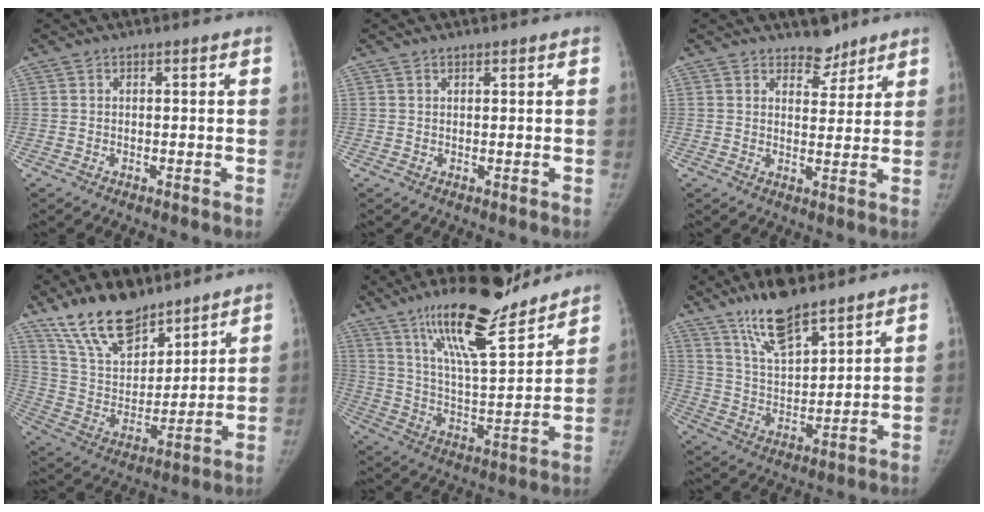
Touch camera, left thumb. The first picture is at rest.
{"total": 0.8, "force": [0.6, 0.4, 0.2], "torque": [0.000, -0.005, 0.010]}
{"total": 4.4, "force": [3.7, 2.2, 0.7], "torque": [0.017, -0.028, 0.057]}
{"total": 17.1, "force": [12.8, 7.7, 8.2], "torque": [-0.106, -0.063, 0.242]}
{"total": 19.5, "force": [14.8, 4.1, 11.9], "torque": [-0.168, -0.084, 0.255]}
{"total": 12.5, "force": [9.3, 3.8, 7.5], "torque": [-0.116, -0.056, 0.179]}